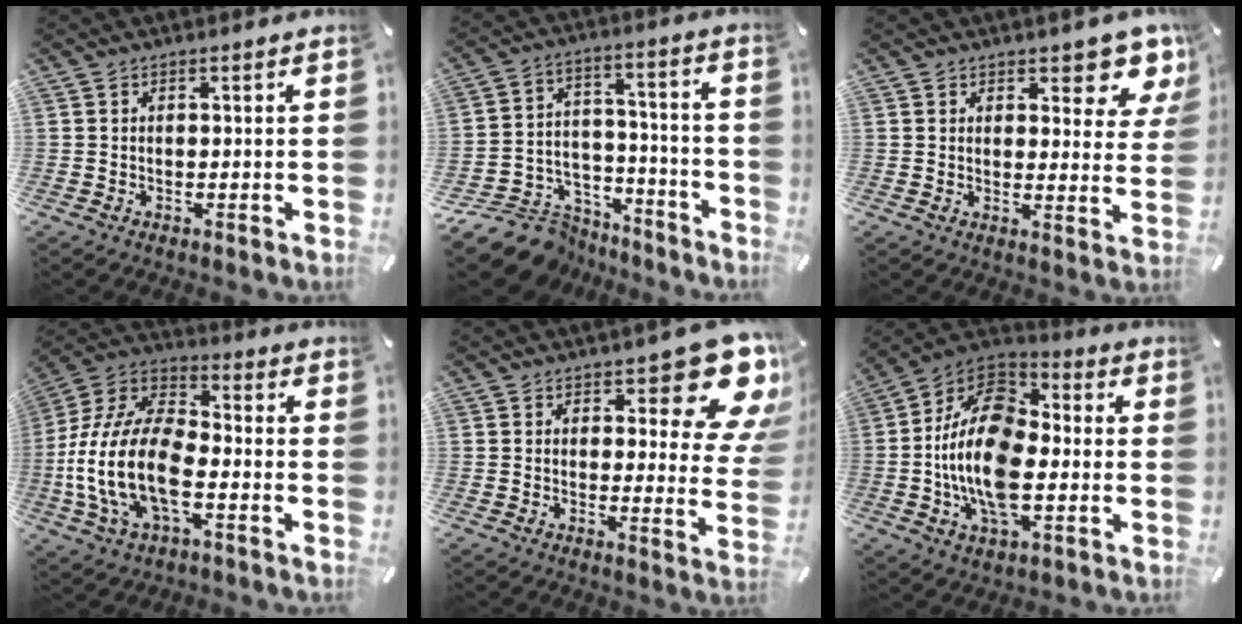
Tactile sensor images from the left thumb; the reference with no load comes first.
{"total": 13.0, "force": [-8.7, 8.9, 3.8], "torque": [-0.059, 0.052, -0.140]}
{"total": 8.2, "force": [6.4, 3.7, 3.6], "torque": [-0.019, -0.057, 0.106]}
{"total": 17.5, "force": [-6.1, 9.7, 13.2], "torque": [-0.291, 0.014, -0.111]}
{"total": 15.0, "force": [8.7, 5.8, 10.7], "torque": [-0.118, -0.073, 0.146]}
{"total": 19.9, "force": [-3.6, 12.0, 15.5], "torque": [-0.313, 0.012, -0.068]}